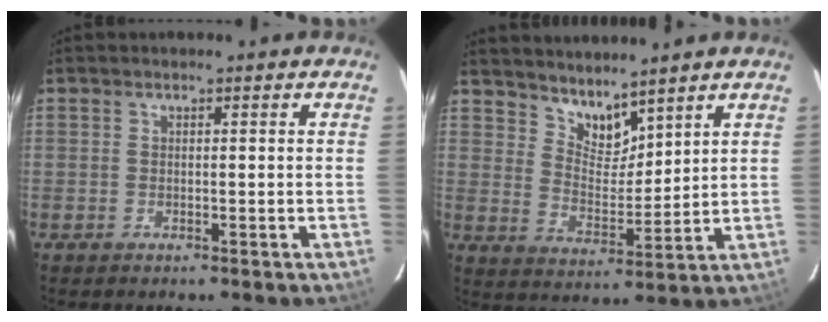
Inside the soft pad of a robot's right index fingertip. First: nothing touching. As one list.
[{"total": 7.4, "force": [6.4, 2.7, 2.6], "torque": [-0.034, -0.004, 0.122]}]